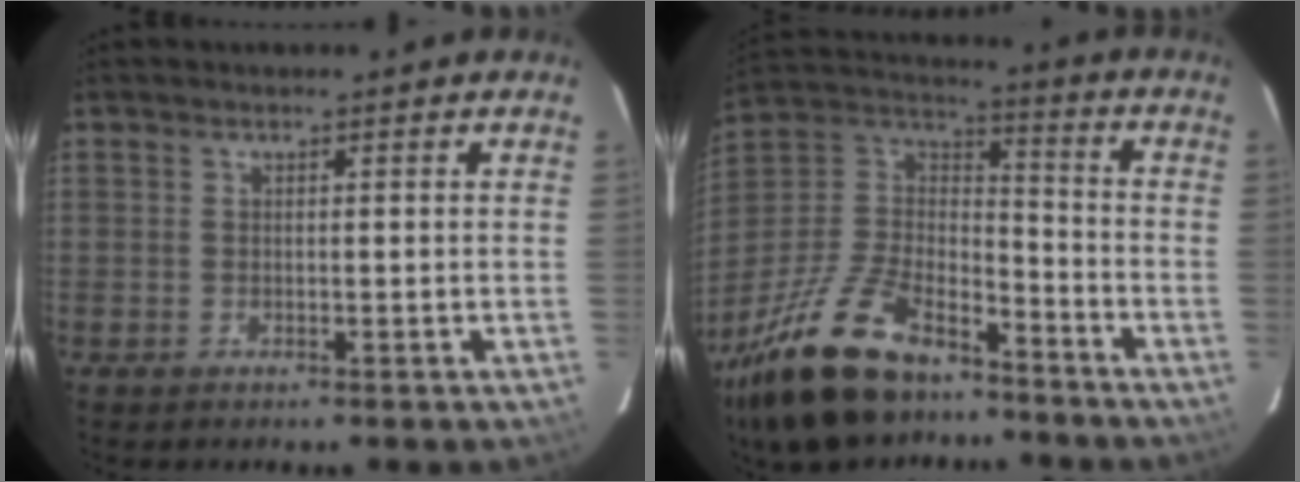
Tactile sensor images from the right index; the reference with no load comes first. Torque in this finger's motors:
{"motor_torque": [1.06, -1.08, 0.90, 0.21]}